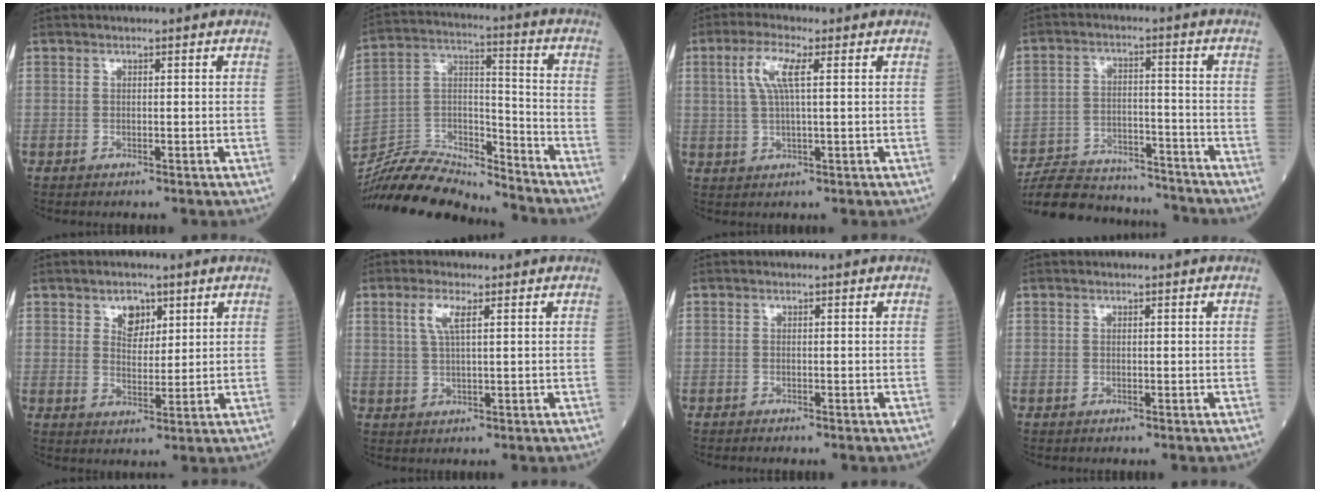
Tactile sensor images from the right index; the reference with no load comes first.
{"total": 17.5, "force": [-16.9, 2.2, 4.2], "torque": [-0.076, 0.031, -0.293]}
{"total": 5.6, "force": [1.9, 1.0, 5.2], "torque": [-0.116, 0.011, 0.041]}
{"total": 18.4, "force": [-17.4, 3.7, 4.8], "torque": [-0.112, 0.004, -0.257]}
{"total": 4.2, "force": [2.4, 2.6, 2.3], "torque": [-0.036, 0.003, 0.045]}
{"total": 3.6, "force": [1.6, 0.6, 3.1], "torque": [-0.071, 0.004, 0.035]}
{"total": 0.7, "force": [-0.6, 0.1, 0.3], "torque": [-0.007, -0.001, -0.007]}
{"total": 0.0}